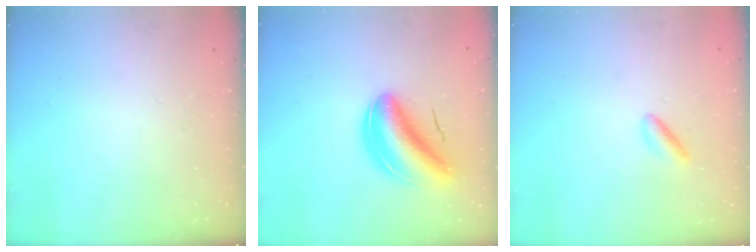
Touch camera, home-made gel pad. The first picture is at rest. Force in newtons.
{"total": 9.2, "press": 8.8, "slide": 2.9}
{"total": 2.1, "press": 2.0, "slide": 0.8}